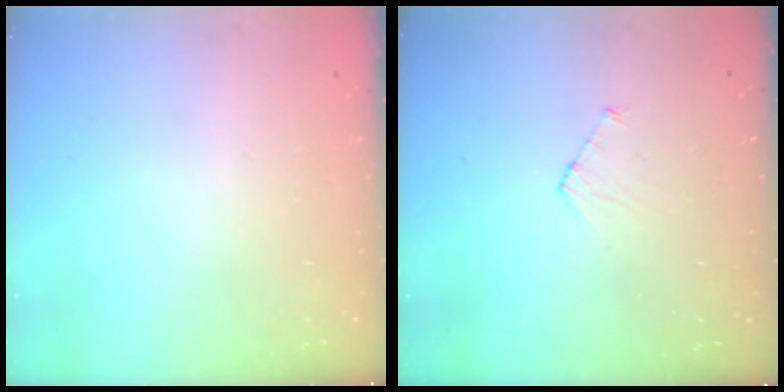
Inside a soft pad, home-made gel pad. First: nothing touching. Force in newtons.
{"total": 3.5, "press": 3.5, "slide": 0.2}